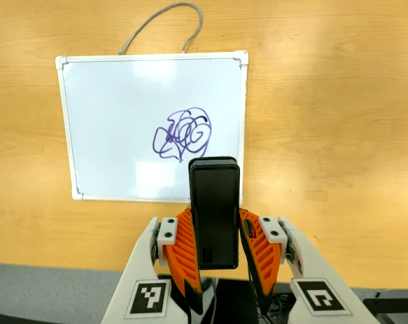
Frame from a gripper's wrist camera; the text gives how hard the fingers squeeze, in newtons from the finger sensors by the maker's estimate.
{"total": 4.7, "left": 3.8, "right": 5.7}